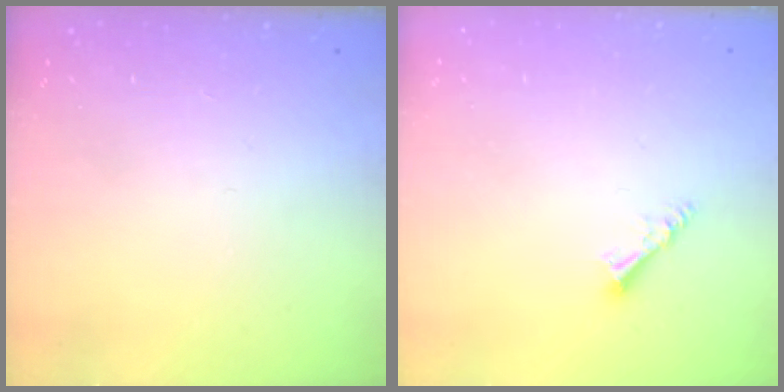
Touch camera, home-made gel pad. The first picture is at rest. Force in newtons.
{"total": 3.9, "press": 3.9, "slide": 0.5}